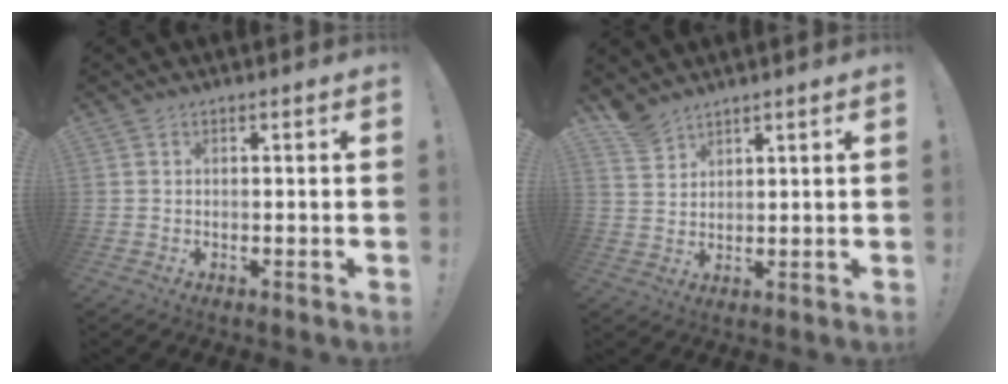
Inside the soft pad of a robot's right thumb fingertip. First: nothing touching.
{"total": 5.1, "force": [4.4, 2.3, 1.3], "torque": [-0.021, -0.028, 0.086]}